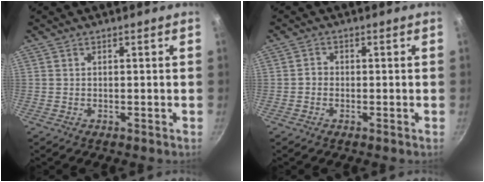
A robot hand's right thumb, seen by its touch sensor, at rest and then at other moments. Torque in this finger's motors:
{"motor_torque": [0.17, 0.11, 0.34, 0.17, 0.02]}